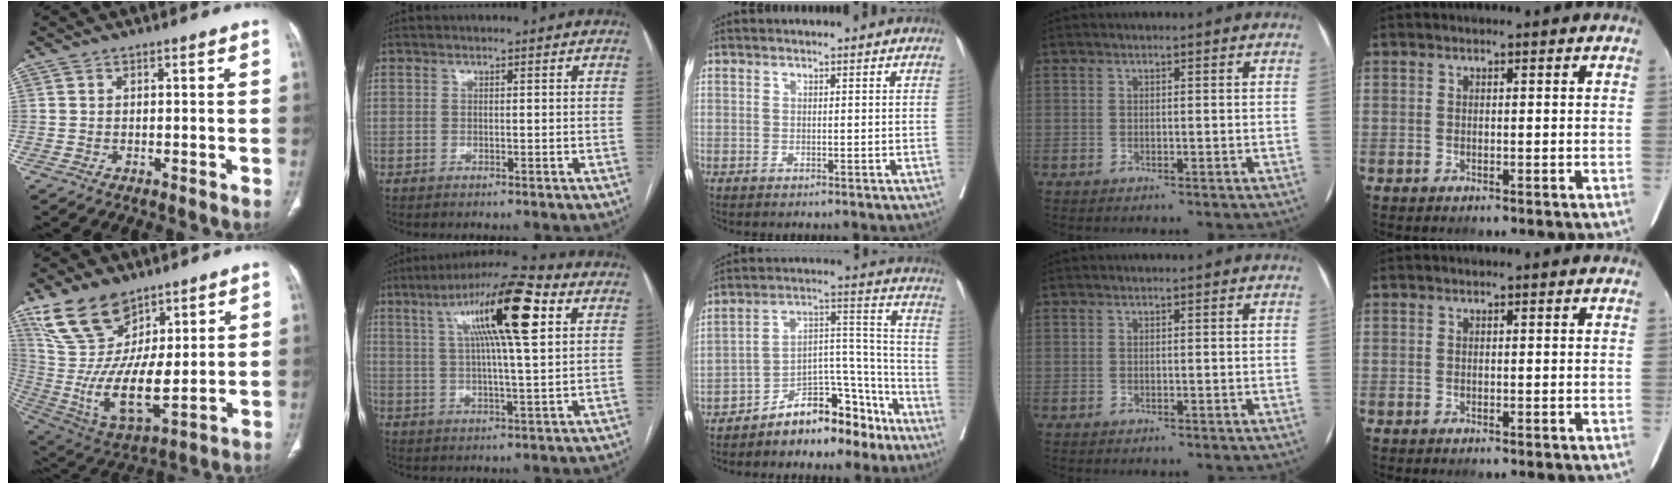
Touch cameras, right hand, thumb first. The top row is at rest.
{"thumb": {"total": 18.1, "force": [9.8, 9.3, 12.1], "torque": [-0.210, -0.048, 0.208]}, "index": {"total": 15.8, "force": [5.7, 1.6, 14.6], "torque": [-0.246, 0.027, 0.087]}, "middle": {"total": 12.0, "force": [-9.6, 4.7, 5.5], "torque": [-0.079, 0.051, -0.159]}}